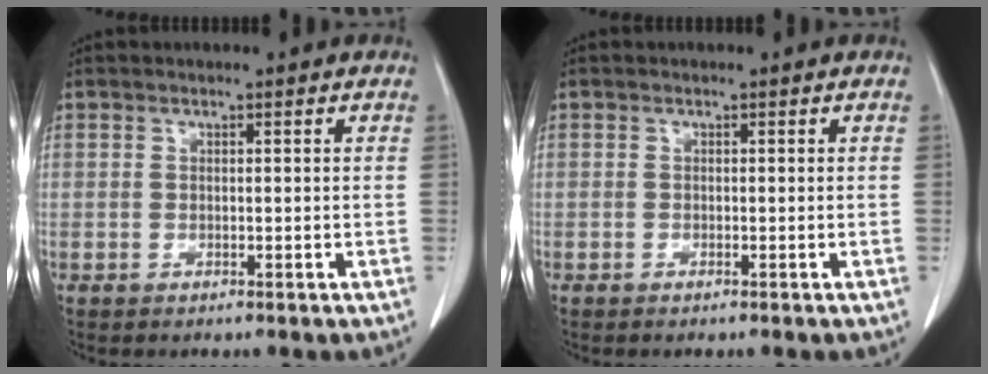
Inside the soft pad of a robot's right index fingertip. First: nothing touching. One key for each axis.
{"total": 0.0}